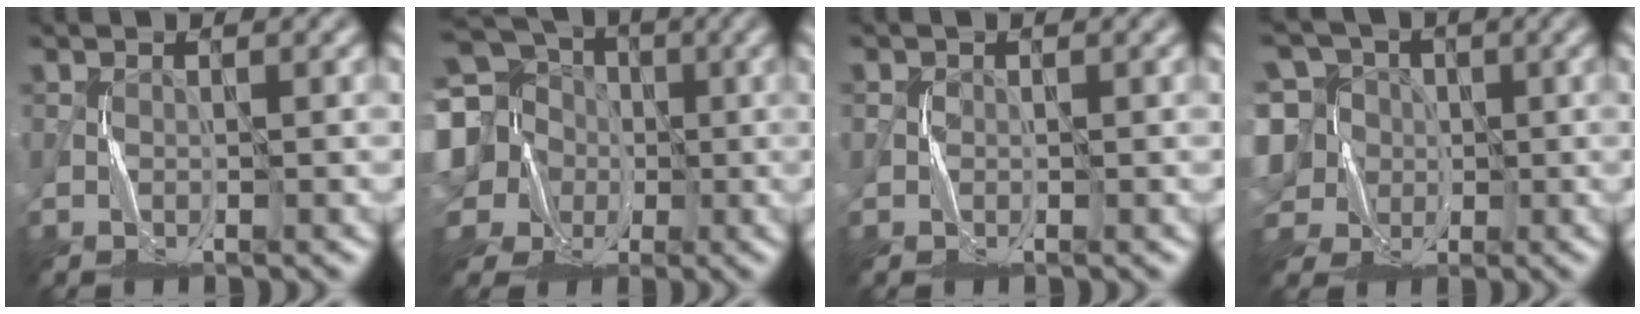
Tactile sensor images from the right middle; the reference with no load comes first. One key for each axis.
{"total": 17.9, "fx": 1.5, "fy": 16.0, "fz": 8.0, "tx": -0.218, "ty": 0.020, "tz": -0.015}
{"total": 0.6, "fx": 0.0, "fy": 0.6, "fz": 0.1, "tx": 0.003, "ty": 0.000, "tz": -0.003}
{"total": 11.0, "fx": 0.7, "fy": 9.9, "fz": 4.7, "tx": -0.125, "ty": 0.036, "tz": -0.021}